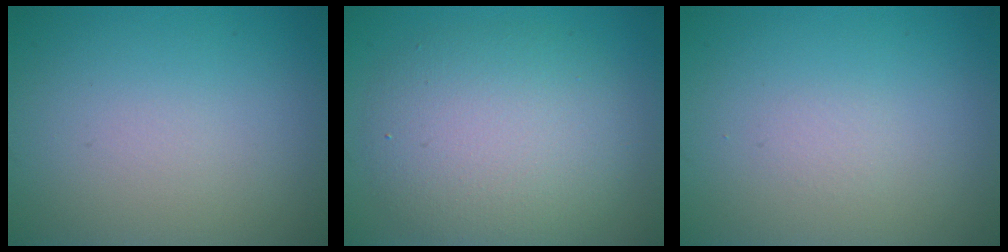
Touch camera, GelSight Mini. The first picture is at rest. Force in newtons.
{"total": 6.3, "press": 6.3, "slide": 0.6}
{"total": 0.5, "press": 0.5, "slide": 0.1}